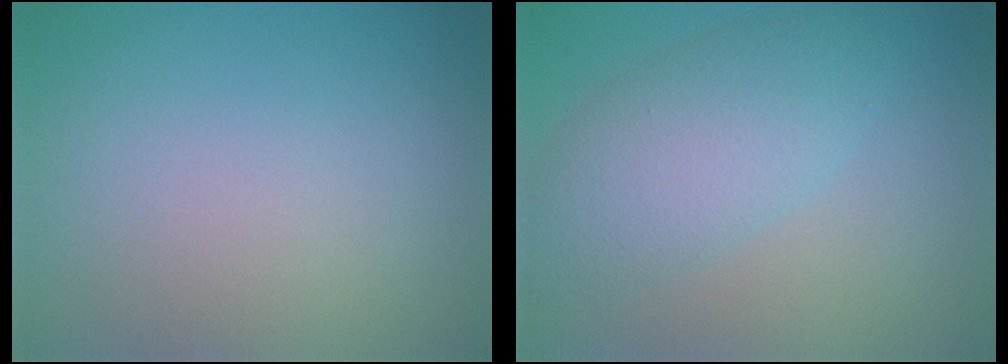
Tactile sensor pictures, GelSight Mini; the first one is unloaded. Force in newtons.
{"total": 5.3, "press": 5.3, "slide": 0.1}